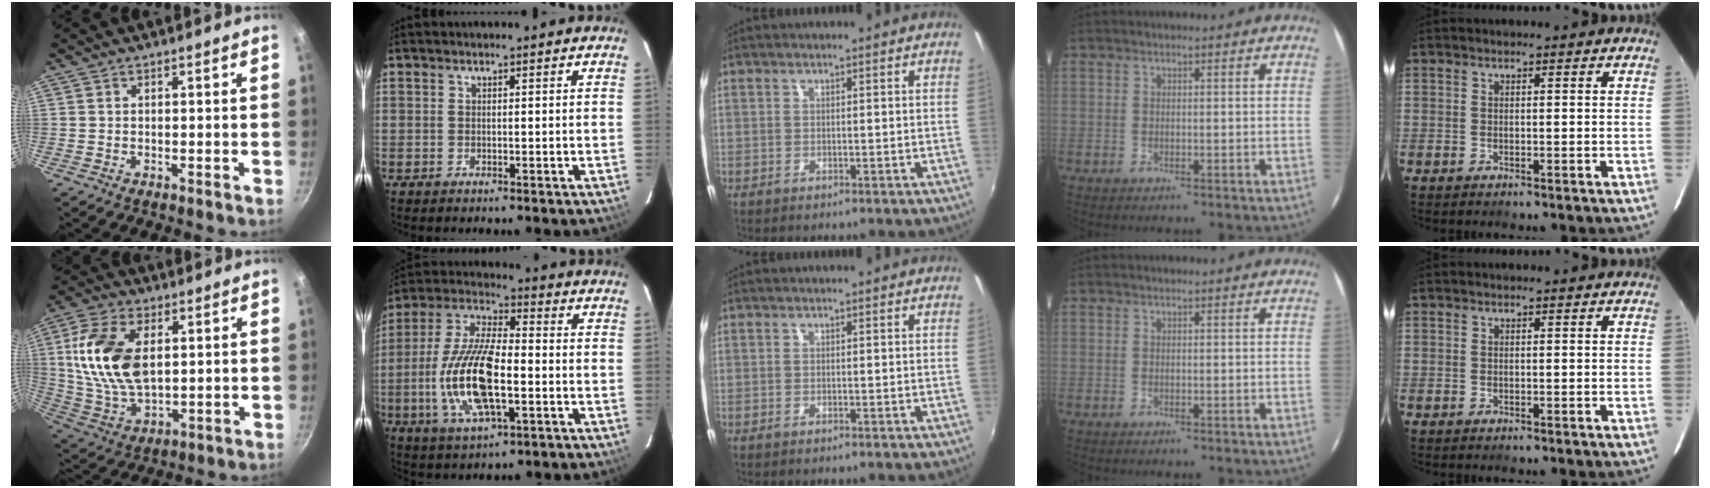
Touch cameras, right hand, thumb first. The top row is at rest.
{"thumb": {"total": 16.3, "force": [3.2, 9.4, 12.9], "torque": [-0.238, -0.009, 0.069]}, "index": {"total": 17.2, "force": [-3.6, 6.3, 15.6], "torque": [-0.323, -0.006, -0.070]}}